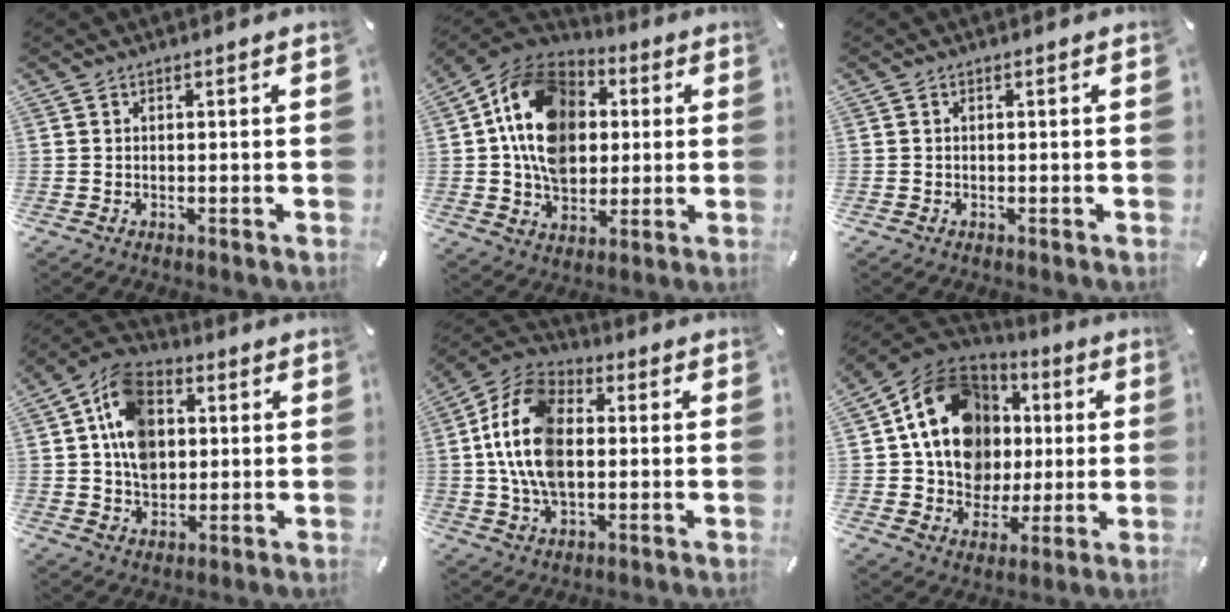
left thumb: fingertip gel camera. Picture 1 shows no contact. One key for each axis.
{"total": 17.1, "fx": 1.6, "fy": 13.9, "fz": 9.8, "tx": -0.187, "ty": 0.014, "tz": 0.031}
{"total": 0.0}
{"total": 13.2, "fx": 2.1, "fy": 10.3, "fz": 8.0, "tx": -0.155, "ty": 0.012, "tz": 0.040}
{"total": 15.6, "fx": 0.0, "fy": 10.6, "fz": 11.5, "tx": -0.264, "ty": 0.009, "tz": -0.001}
{"total": 18.4, "fx": 4.3, "fy": 15.8, "fz": 8.5, "tx": -0.141, "ty": -0.023, "tz": 0.094}